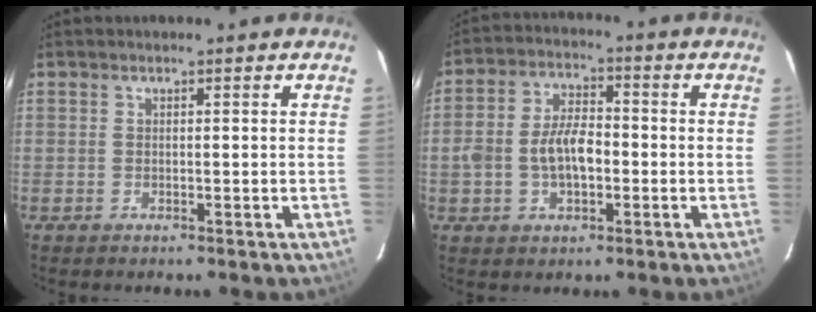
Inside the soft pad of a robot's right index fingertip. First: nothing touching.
{"total": 8.3, "force": [-1.5, 4.7, 6.7], "torque": [-0.133, 0.015, -0.023]}